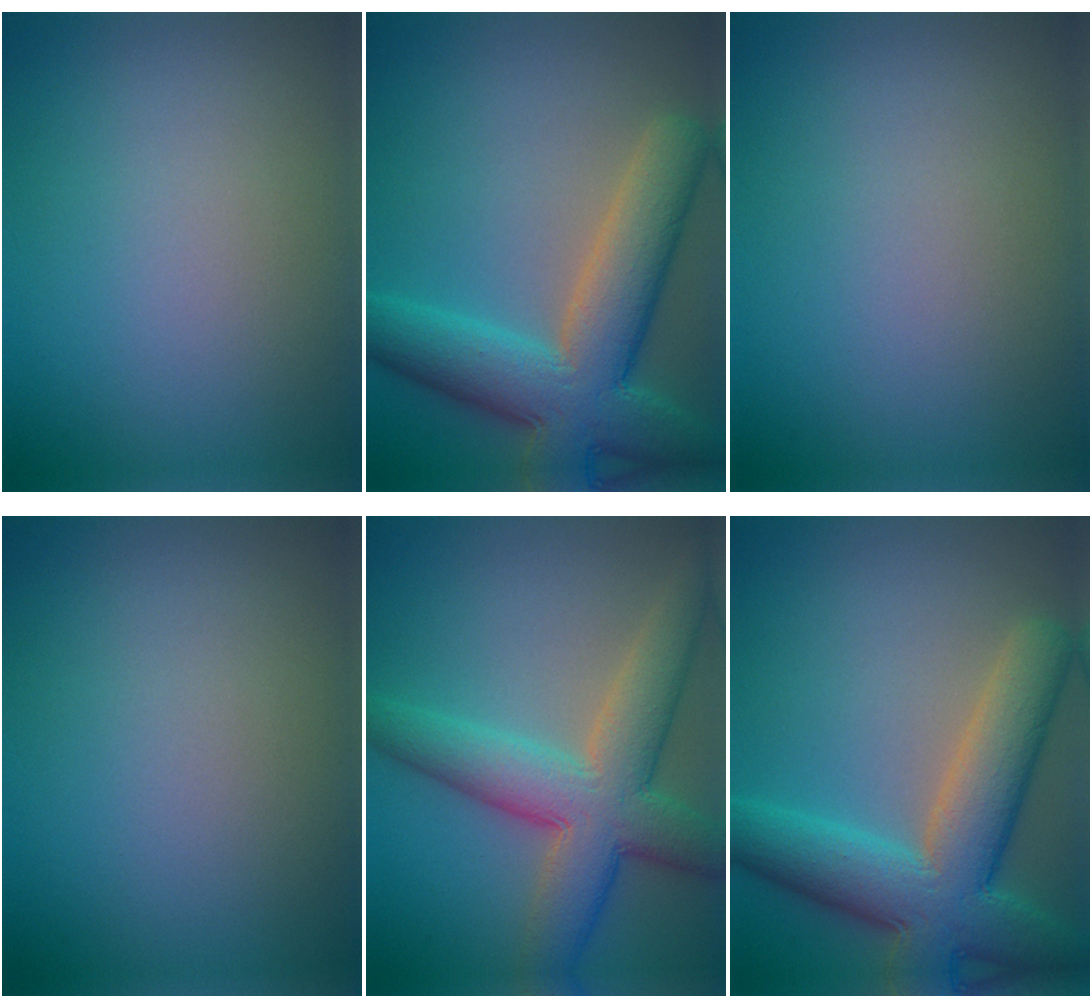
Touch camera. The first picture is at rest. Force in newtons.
{"total": 9.5, "press": 9.5, "slide": 0.7}
{"total": 0.0}
{"total": 0.0}
{"total": 8.0, "press": 8.0, "slide": 0.5}
{"total": 9.5, "press": 9.5, "slide": 0.7}